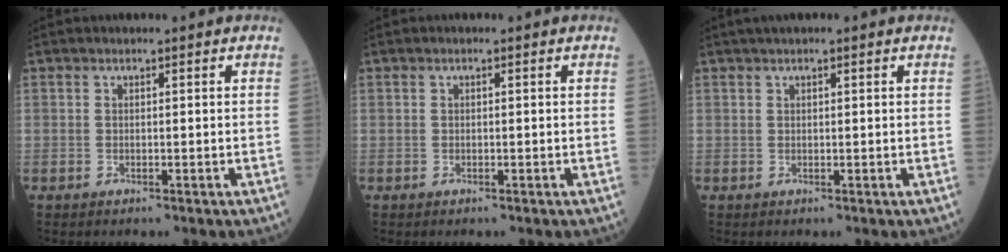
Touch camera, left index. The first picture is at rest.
{"total": 0.0}
{"total": 2.0, "force": [1.6, 0.2, 1.1], "torque": [-0.016, 0.023, 0.025]}